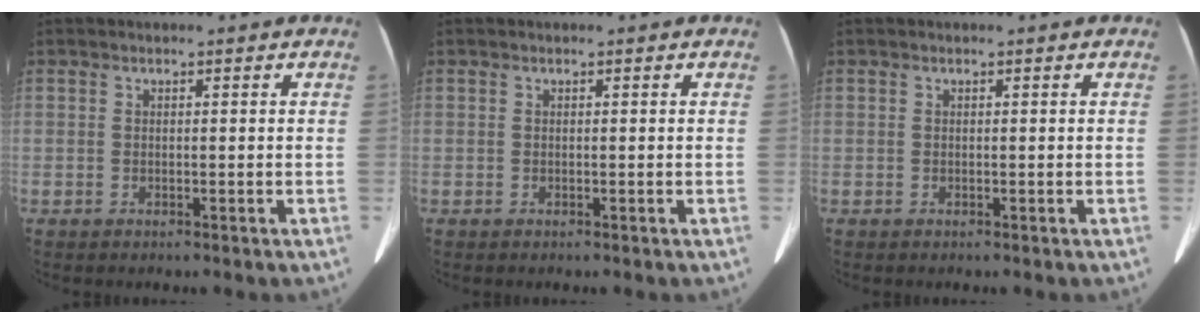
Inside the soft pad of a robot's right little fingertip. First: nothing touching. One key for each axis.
{"total": 0.0}
{"total": 0.0}